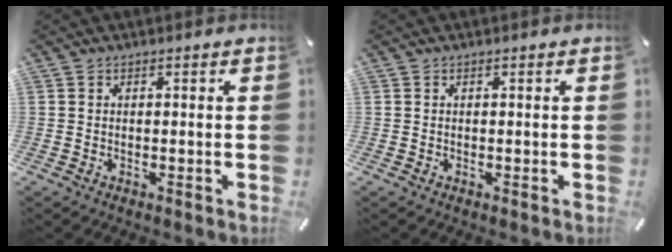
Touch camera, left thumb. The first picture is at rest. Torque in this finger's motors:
{"motor_torque": [0.00, 0.00, -0.07, 0.03, 0.00]}